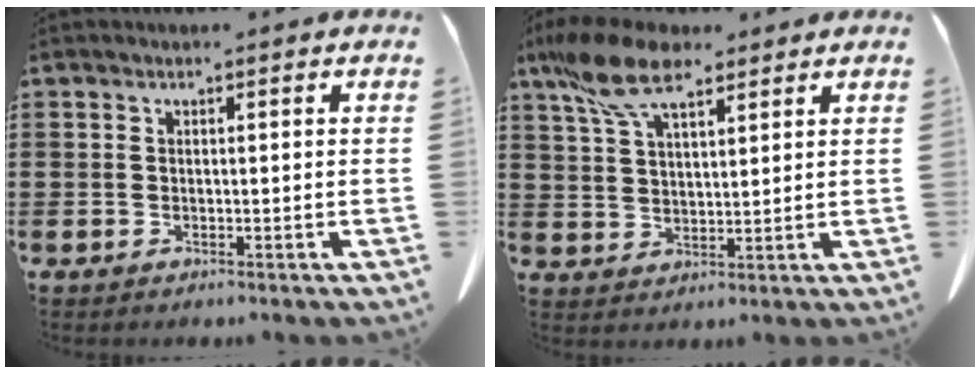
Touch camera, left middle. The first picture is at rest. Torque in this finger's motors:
{"motor_torque": [1.40, 0.36, 0.80, 0.21]}